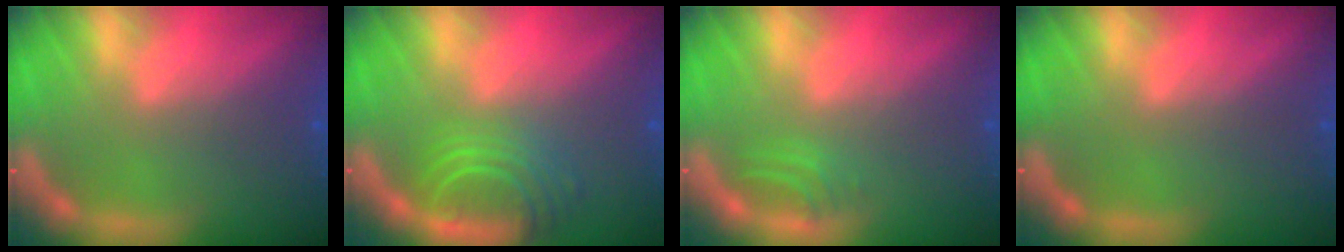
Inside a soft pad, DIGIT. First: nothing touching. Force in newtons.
{"total": 5.5}
{"total": 1.5}
{"total": 0.0}